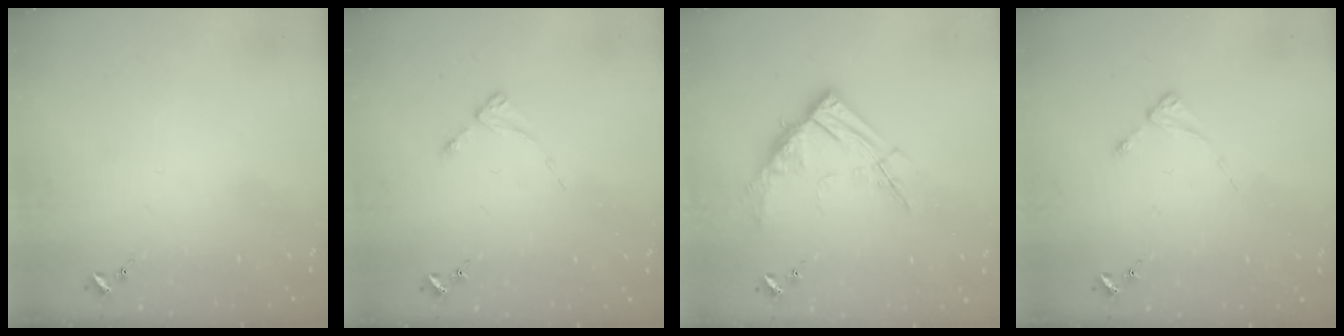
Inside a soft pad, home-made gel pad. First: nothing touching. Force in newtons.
{"total": 2.8, "press": 2.8, "slide": 0.3}
{"total": 14.1, "press": 14.0, "slide": 1.5}
{"total": 2.4, "press": 2.4, "slide": 0.3}